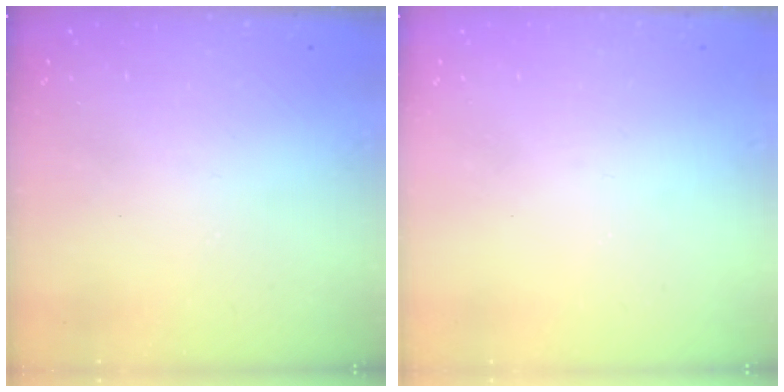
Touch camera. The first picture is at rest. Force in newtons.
{"total": 0.5, "press": 0.5, "slide": 0.1}